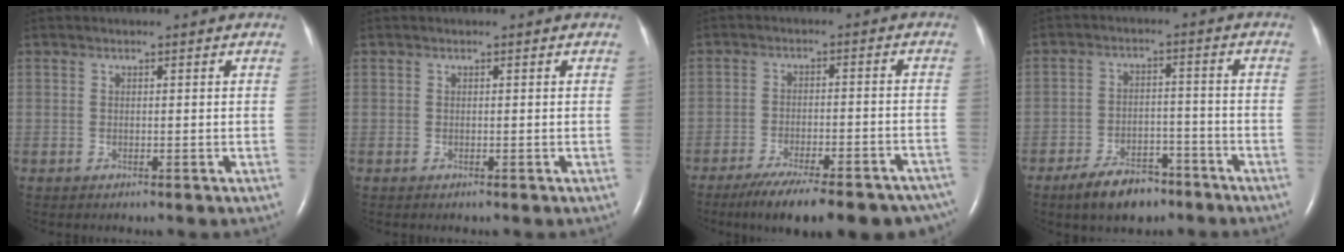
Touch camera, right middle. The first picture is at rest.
{"total": 0.0}
{"total": 21.4, "force": [-17.8, 4.7, 10.8], "torque": [-0.112, -0.009, -0.233]}
{"total": 7.7, "force": [-5.6, 3.4, 3.9], "torque": [-0.076, 0.001, -0.092]}